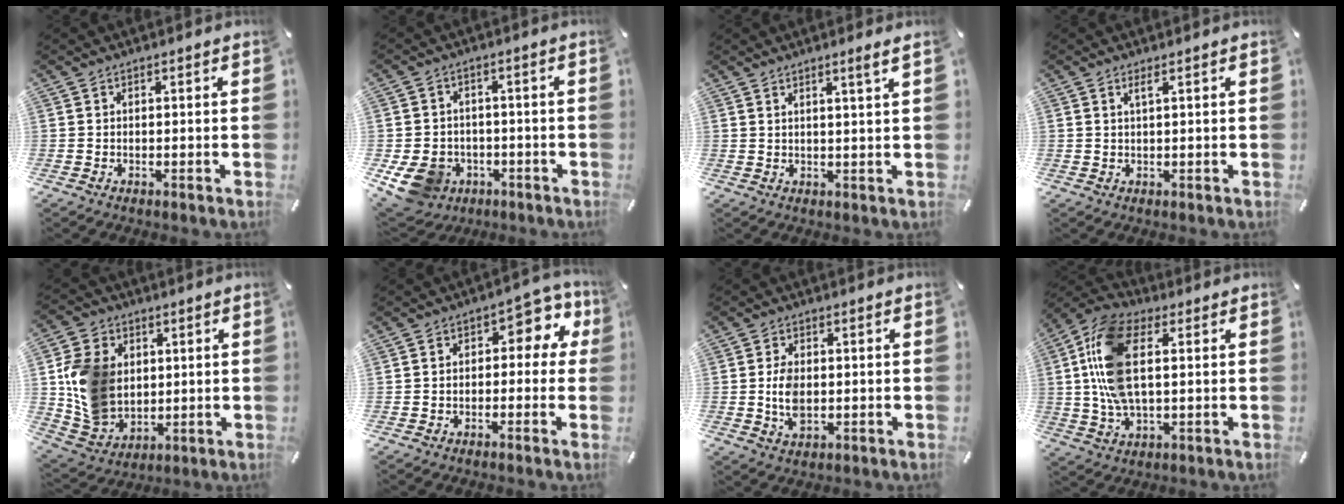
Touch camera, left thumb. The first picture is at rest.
{"total": 9.1, "force": [-3.6, 7.7, 3.3], "torque": [-0.083, 0.023, -0.064]}
{"total": 3.1, "force": [2.1, -0.4, 2.2], "torque": [-0.045, -0.008, 0.035]}
{"total": 1.5, "force": [0.9, 0.1, 1.2], "torque": [-0.023, 0.002, 0.015]}
{"total": 14.1, "force": [2.2, 12.0, 7.1], "torque": [-0.176, 0.006, 0.045]}
{"total": 7.7, "force": [1.7, 4.9, 5.6], "torque": [-0.068, -0.014, 0.021]}
{"total": 5.9, "force": [-0.4, 3.9, 4.4], "torque": [-0.103, -0.005, -0.013]}
{"total": 14.9, "force": [2.4, 8.3, 12.1], "torque": [-0.278, -0.003, 0.043]}